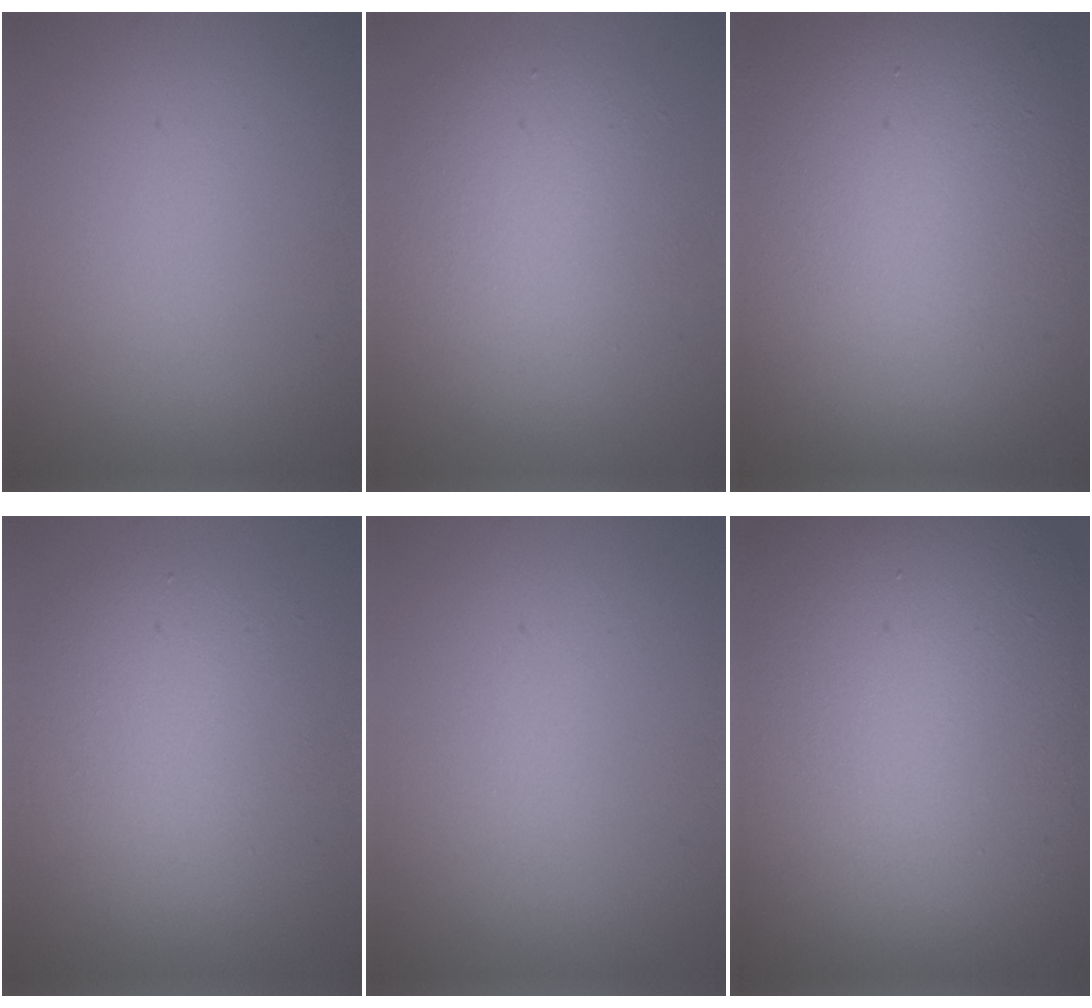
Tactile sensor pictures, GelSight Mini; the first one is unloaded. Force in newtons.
{"total": 5.4, "press": 5.4, "slide": 0.3}
{"total": 16.5, "press": 16.5, "slide": 0.3}
{"total": 5.2, "press": 5.2, "slide": 0.3}
{"total": 0.0}
{"total": 20.5, "press": 20.5, "slide": 0.9}